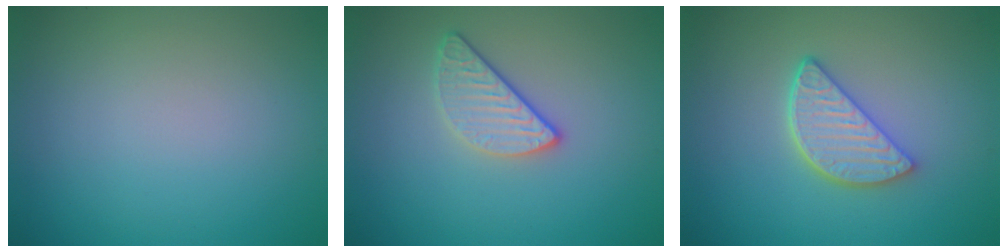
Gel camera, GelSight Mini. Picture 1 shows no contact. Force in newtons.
{"total": 2.5, "press": 2.3, "slide": 1.0}
{"total": 3.9, "press": 3.2, "slide": 2.2}